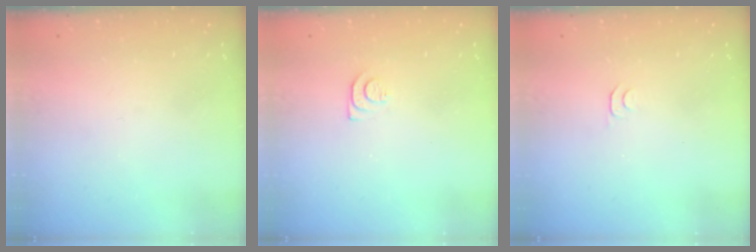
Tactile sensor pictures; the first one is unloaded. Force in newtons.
{"total": 7.4, "press": 7.4, "slide": 0.5}
{"total": 3.5, "press": 3.4, "slide": 0.4}